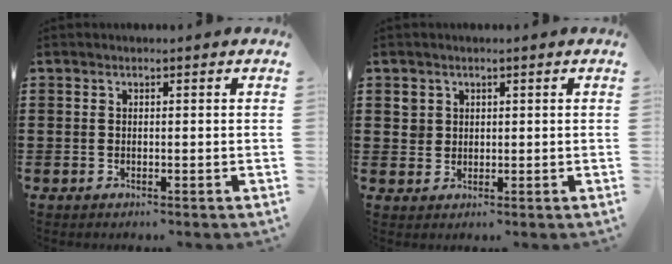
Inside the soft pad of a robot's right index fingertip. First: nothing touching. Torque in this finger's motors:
{"motor_torque": [0.13, 0.12, 0.00, 0.01]}